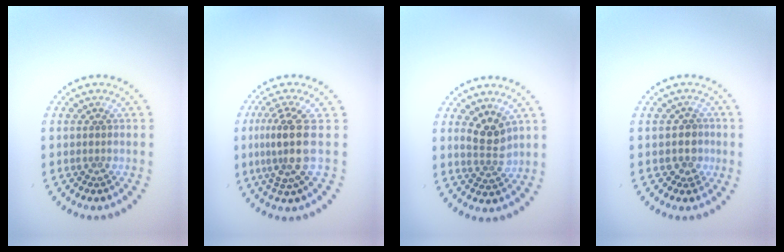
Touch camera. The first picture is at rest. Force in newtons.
{"total": 3.8, "press": 2.9, "slide": 2.4}
{"total": 2.5, "press": 2.3, "slide": 1.0}
{"total": 1.8, "press": 1.6, "slide": 1.0}